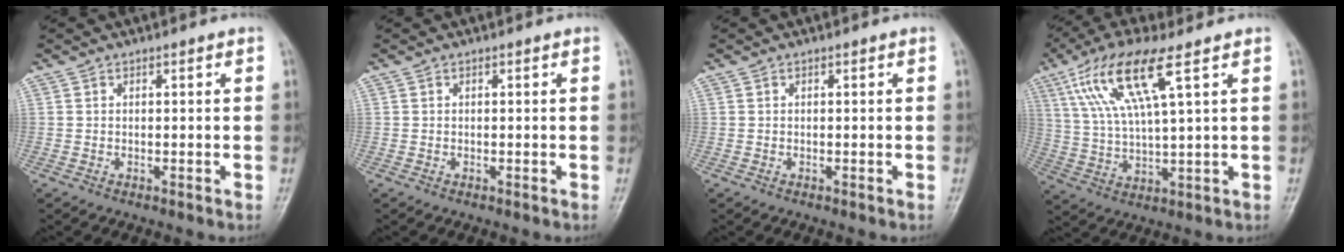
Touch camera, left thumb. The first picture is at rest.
{"total": 0.0}
{"total": 0.0}
{"total": 13.0, "force": [5.9, 2.7, 11.3], "torque": [-0.244, -0.007, 0.119]}